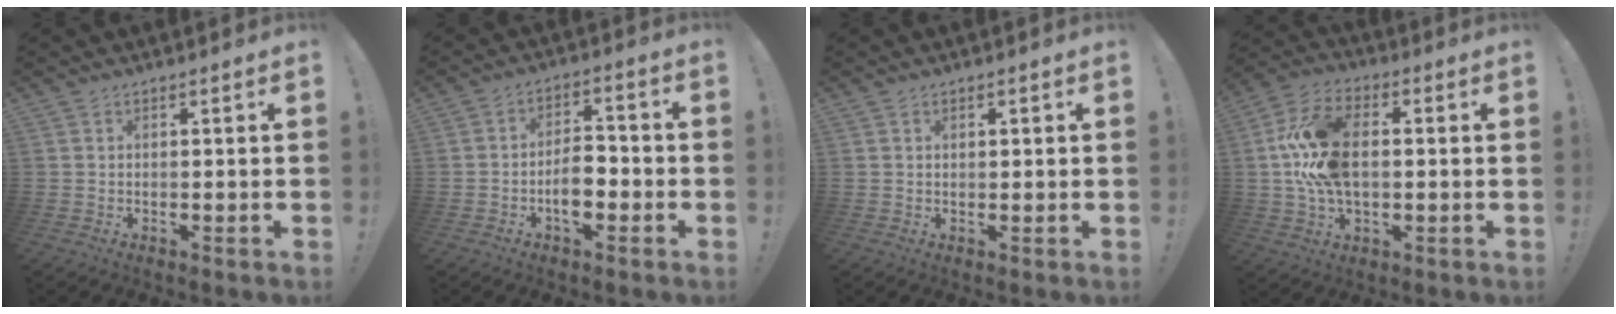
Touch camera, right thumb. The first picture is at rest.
{"total": 7.4, "force": [-2.5, 4.0, 5.8], "torque": [-0.090, 0.007, -0.048]}
{"total": 0.6, "force": [0.2, 0.5, 0.2], "torque": [-0.004, 0.002, 0.005]}
{"total": 16.9, "force": [0.6, 11.1, 12.7], "torque": [-0.232, 0.013, 0.010]}